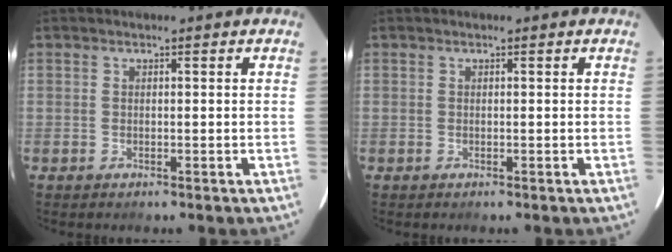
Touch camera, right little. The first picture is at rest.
{"total": 0.0}